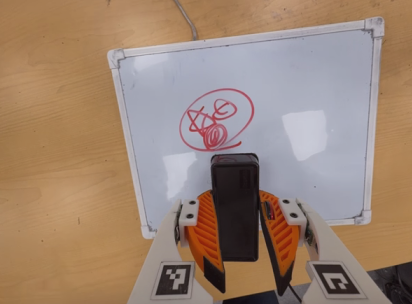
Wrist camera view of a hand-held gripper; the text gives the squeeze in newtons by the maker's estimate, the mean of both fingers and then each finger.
{"total": 10.6, "left": 8.6, "right": 12.6}